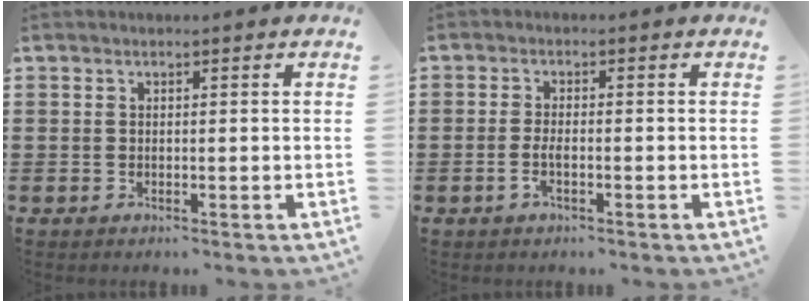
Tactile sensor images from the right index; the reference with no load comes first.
{"total": 2.1, "force": [-0.8, 0.5, 1.9], "torque": [-0.040, -0.002, -0.018]}